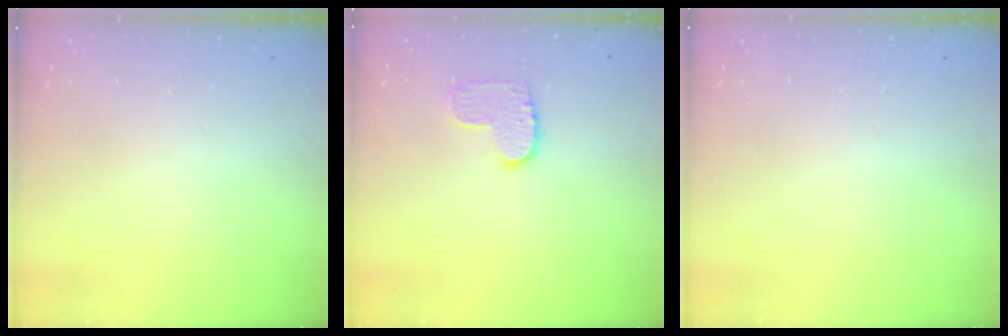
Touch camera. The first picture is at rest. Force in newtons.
{"total": 7.9, "press": 7.9, "slide": 0.3}
{"total": 0.6, "press": 0.6, "slide": 0.2}